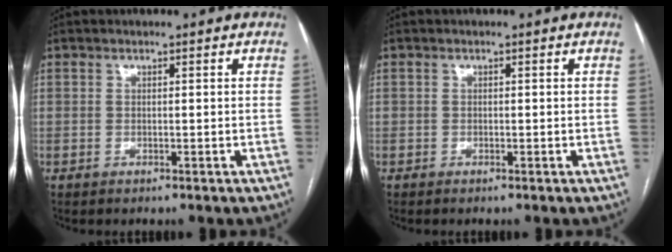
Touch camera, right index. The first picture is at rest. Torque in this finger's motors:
{"motor_torque": [-0.08, -0.06, 0.02, 0.00]}